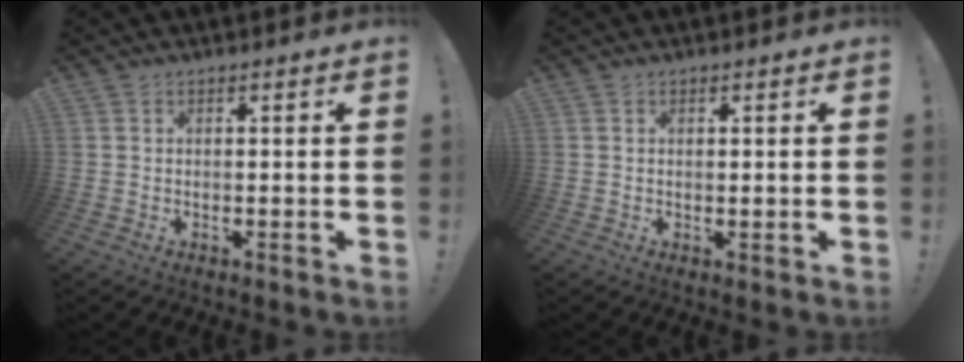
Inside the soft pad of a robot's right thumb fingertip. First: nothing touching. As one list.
[{"total": 0.8, "force": [0.5, 0.2, 0.5], "torque": [-0.008, 0.000, 0.009]}]